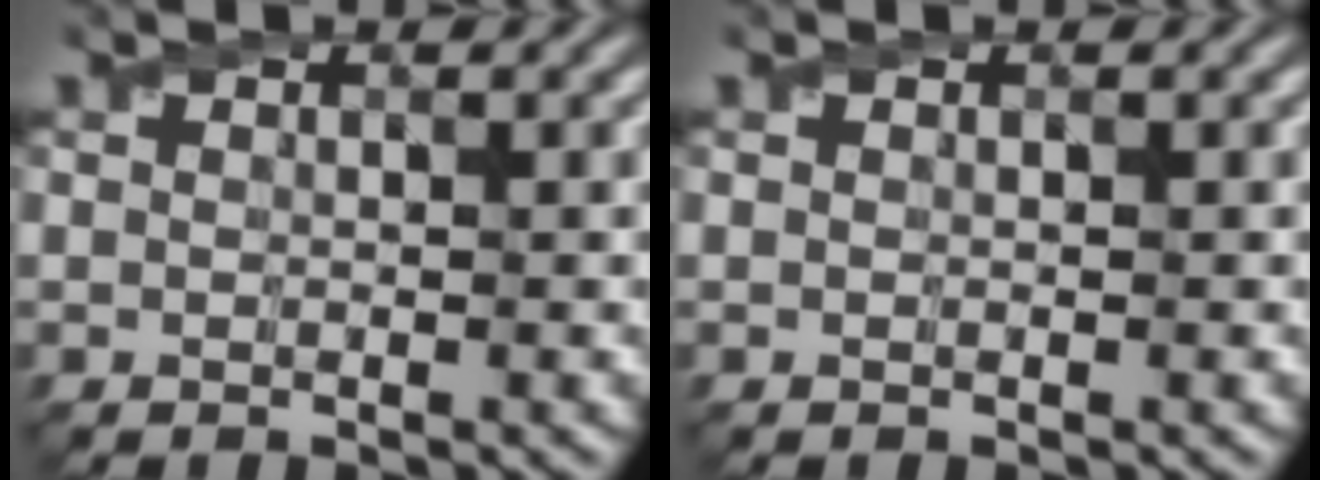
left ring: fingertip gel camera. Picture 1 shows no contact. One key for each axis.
{"total": 0.0}